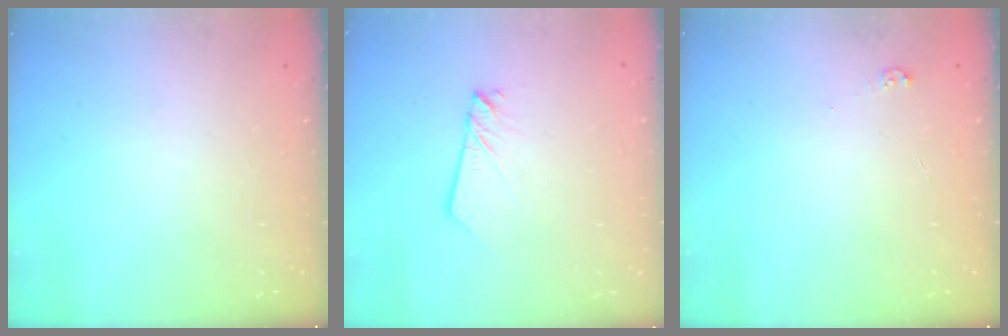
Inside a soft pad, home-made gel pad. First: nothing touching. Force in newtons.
{"total": 2.5, "press": 2.5, "slide": 0.2}
{"total": 3.0, "press": 3.0, "slide": 0.4}